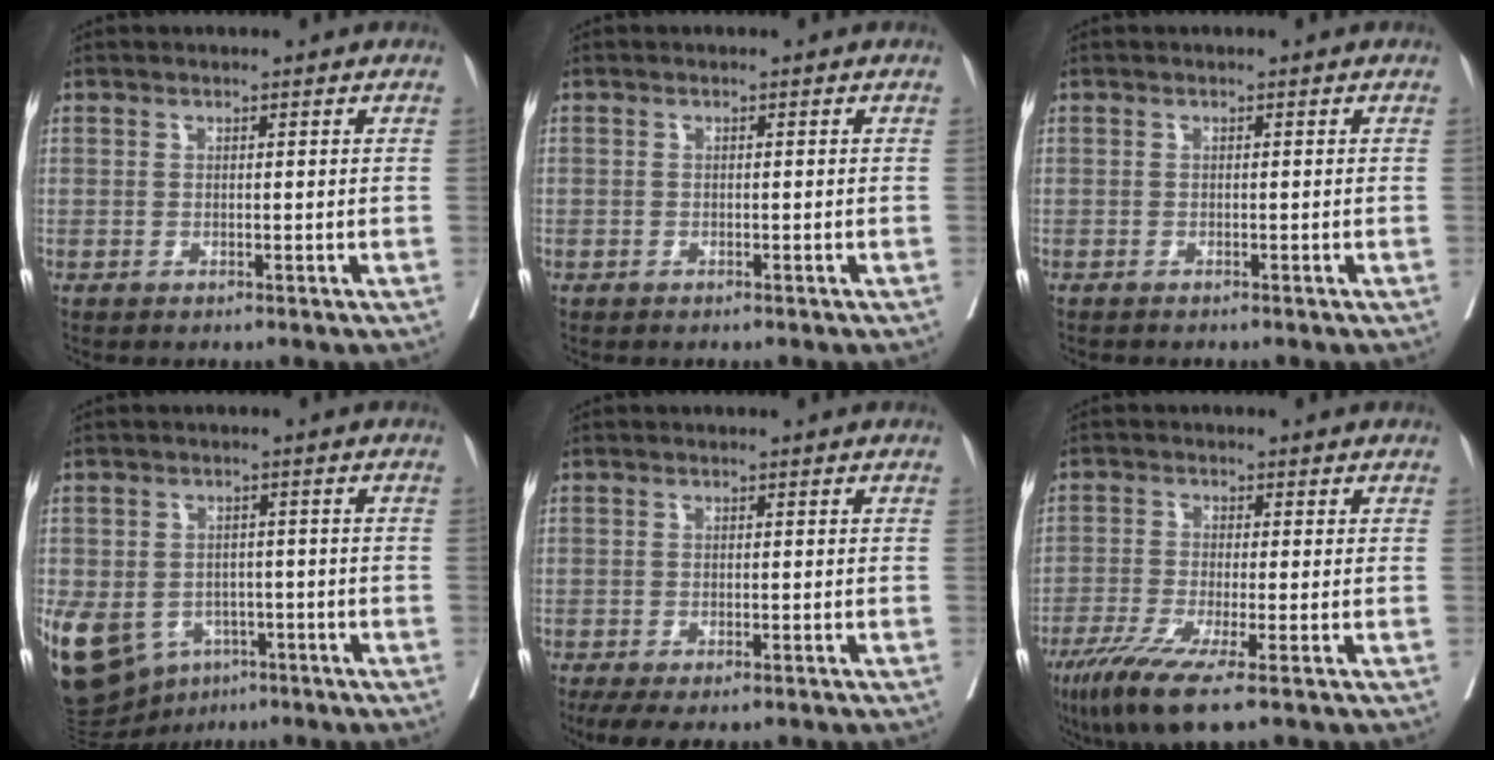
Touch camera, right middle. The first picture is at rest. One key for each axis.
{"total": 0.8, "fx": -0.3, "fy": 0.7, "fz": 0.0, "tx": 0.000, "ty": 0.008, "tz": -0.008}
{"total": 0.9, "fx": -0.8, "fy": 0.2, "fz": 0.3, "tx": -0.005, "ty": -0.001, "tz": -0.013}
{"total": 20.9, "fx": -8.7, "fy": 16.1, "fz": 10.2, "tx": -0.301, "ty": -0.013, "tz": -0.121}
{"total": 5.4, "fx": -3.6, "fy": 2.4, "fz": 3.2, "tx": -0.049, "ty": -0.010, "tz": -0.057}
{"total": 8.3, "fx": -5.0, "fy": 0.5, "fz": 6.7, "tx": -0.121, "ty": -0.023, "tz": -0.087}